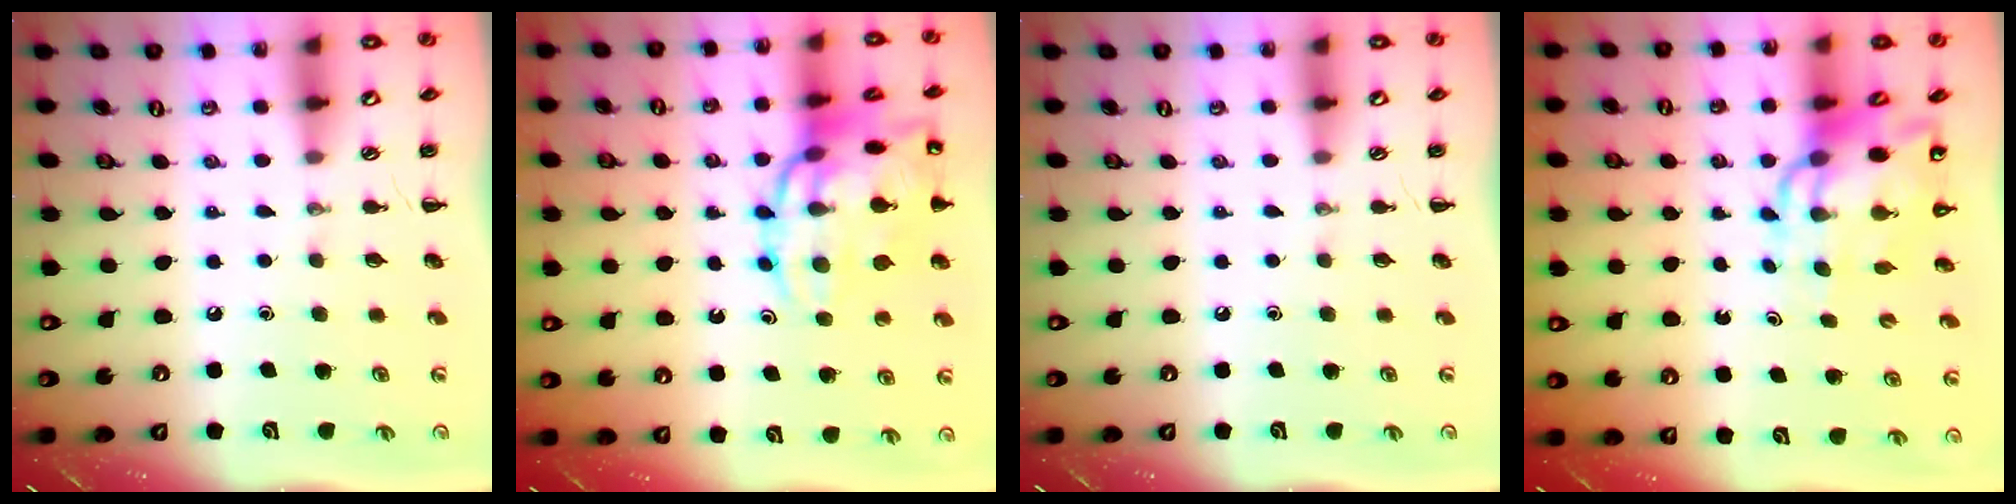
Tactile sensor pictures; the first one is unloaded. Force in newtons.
{"total": 20.4, "press": 20.2, "slide": 2.5}
{"total": 0.0}
{"total": 11.2, "press": 10.7, "slide": 3.1}